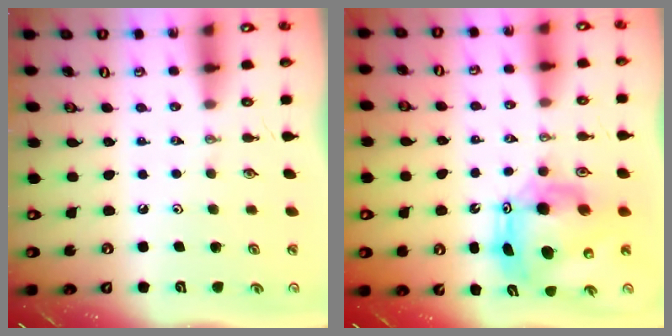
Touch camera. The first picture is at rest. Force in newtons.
{"total": 12.6, "press": 12.6, "slide": 1.0}